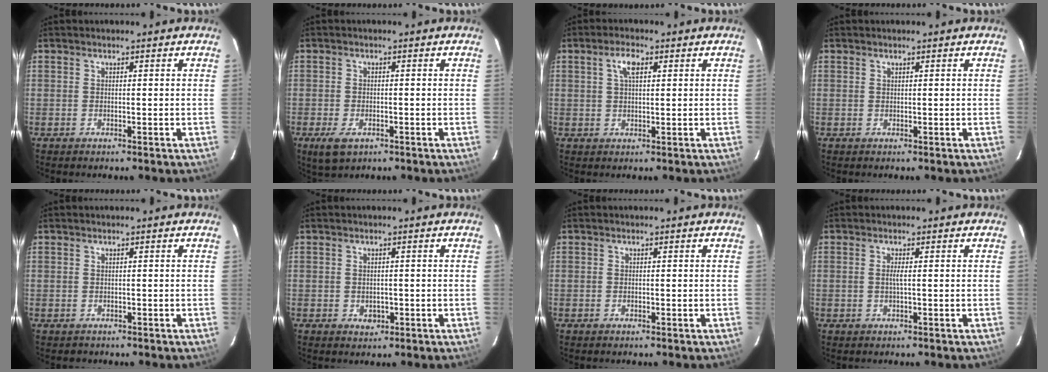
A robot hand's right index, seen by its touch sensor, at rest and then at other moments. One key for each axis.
{"total": 4.5, "fx": -2.3, "fy": 2.4, "fz": 3.1, "tx": -0.069, "ty": -0.011, "tz": -0.038}
{"total": 3.5, "fx": 1.3, "fy": 1.4, "fz": 2.9, "tx": -0.056, "ty": 0.009, "tz": 0.024}
{"total": 0.0}
{"total": 0.9, "fx": -0.4, "fy": 0.8, "fz": -0.1, "tx": 0.001, "ty": 0.003, "tz": 0.000}
{"total": 2.0, "fx": -0.4, "fy": 1.8, "fz": 0.8, "tx": -0.011, "ty": 0.000, "tz": 0.001}
{"total": 0.0}
{"total": 1.2, "fx": 0.0, "fy": -0.2, "fz": 1.2, "tx": -0.021, "ty": 0.000, "tz": -0.002}